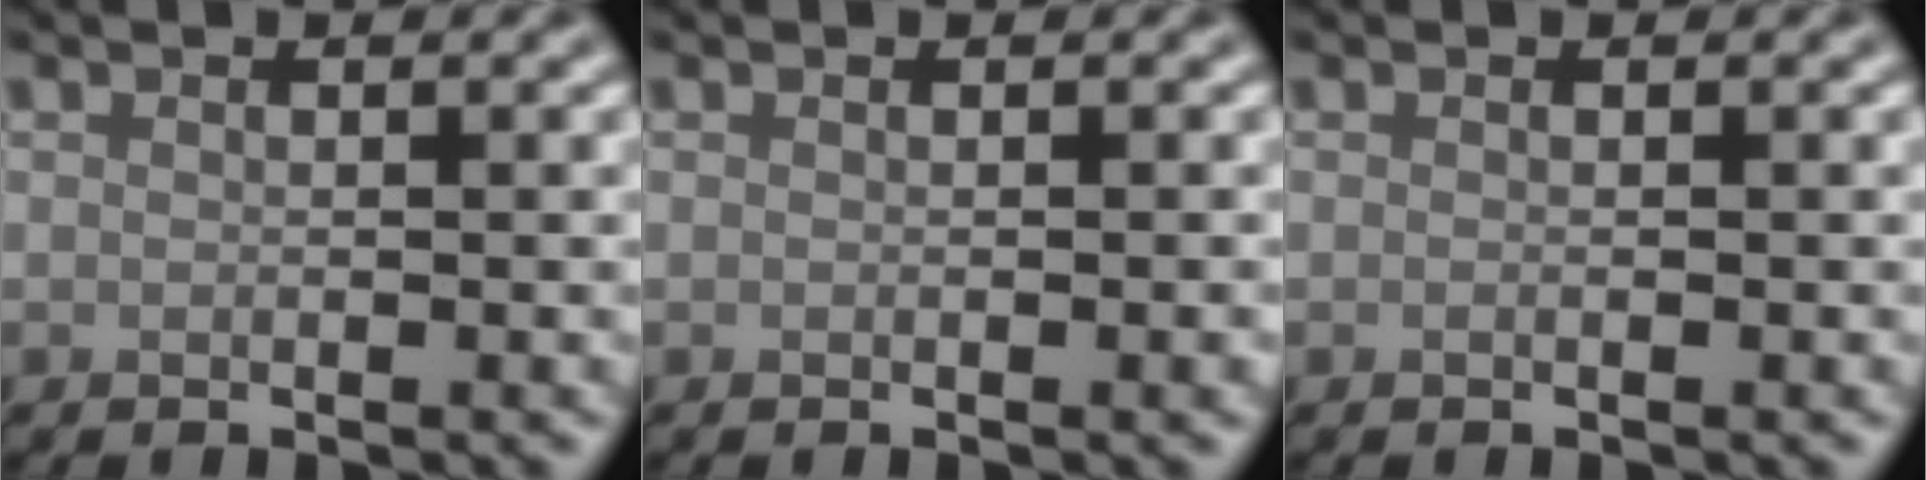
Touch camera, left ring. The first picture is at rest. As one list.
[{"total": 0.6, "force": [-0.1, 0.1, 0.6], "torque": [-0.005, 0.001, 0.000]}, {"total": 0.0}]